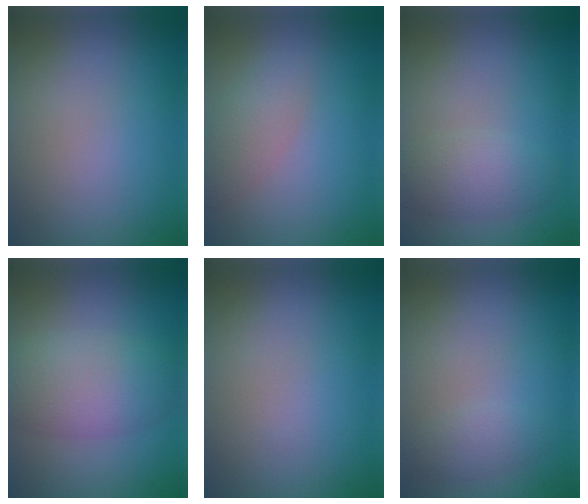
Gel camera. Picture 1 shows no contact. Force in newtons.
{"total": 2.3, "press": 2.3, "slide": 0.1}
{"total": 2.7, "press": 2.7, "slide": 0.1}
{"total": 5.8, "press": 5.8, "slide": 0.3}
{"total": 0.0}
{"total": 1.4, "press": 1.4, "slide": 0.1}